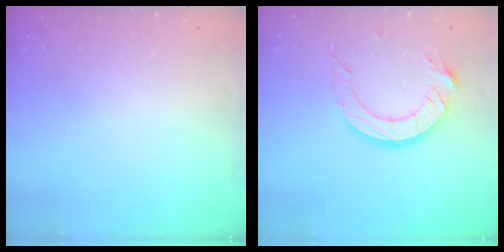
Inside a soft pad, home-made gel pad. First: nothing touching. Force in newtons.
{"total": 12.9, "press": 12.8, "slide": 1.4}